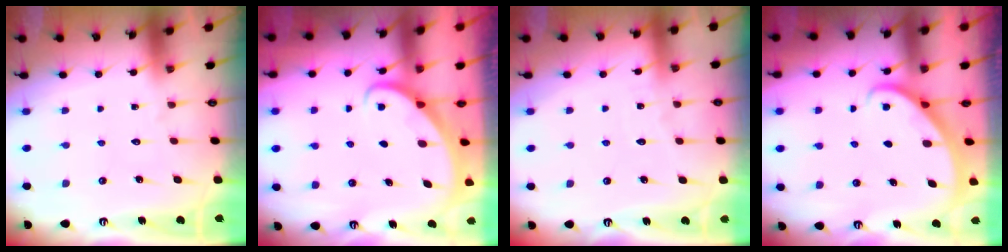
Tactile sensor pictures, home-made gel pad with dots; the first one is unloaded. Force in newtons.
{"total": 2.2, "press": 2.2, "slide": 0.2}
{"total": 2.6, "press": 2.6, "slide": 0.3}
{"total": 2.1, "press": 2.1, "slide": 0.2}